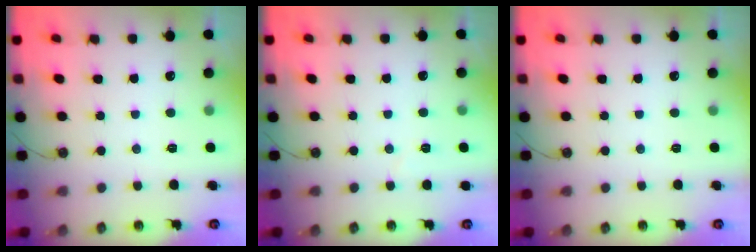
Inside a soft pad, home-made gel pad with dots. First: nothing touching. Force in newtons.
{"total": 3.4, "press": 3.3, "slide": 0.9}
{"total": 0.0}